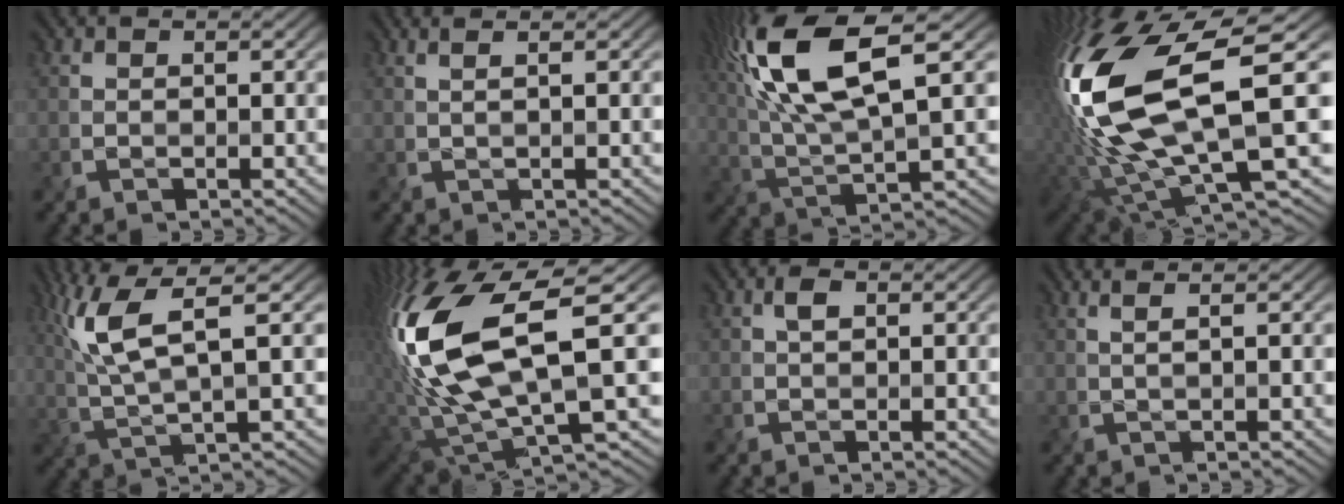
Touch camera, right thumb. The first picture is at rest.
{"total": 2.1, "force": [1.1, 0.4, 1.8], "torque": [-0.010, 0.003, -0.003]}
{"total": 14.4, "force": [6.2, 4.3, 12.2], "torque": [-0.277, 0.020, 0.115]}
{"total": 18.2, "force": [2.8, 6.4, 16.8], "torque": [-0.377, -0.023, 0.058]}
{"total": 9.1, "force": [3.6, 2.3, 8.1], "torque": [-0.180, 0.013, 0.075]}
{"total": 16.5, "force": [3.2, 6.6, 14.8], "torque": [-0.340, -0.007, 0.062]}
{"total": 1.6, "force": [0.5, 0.9, 1.2], "torque": [-0.023, 0.003, 0.008]}
{"total": 2.4, "force": [1.3, 0.4, 2.0], "torque": [-0.015, 0.006, -0.001]}